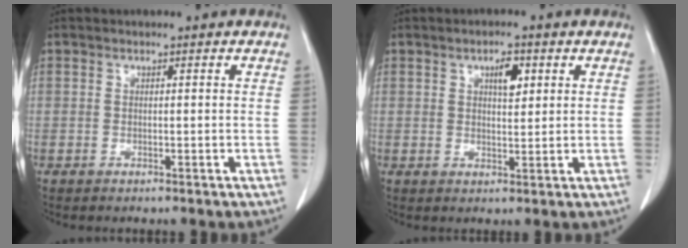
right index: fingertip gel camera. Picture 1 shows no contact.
{"total": 3.5, "force": [1.5, 1.3, 2.9], "torque": [-0.047, 0.000, 0.025]}